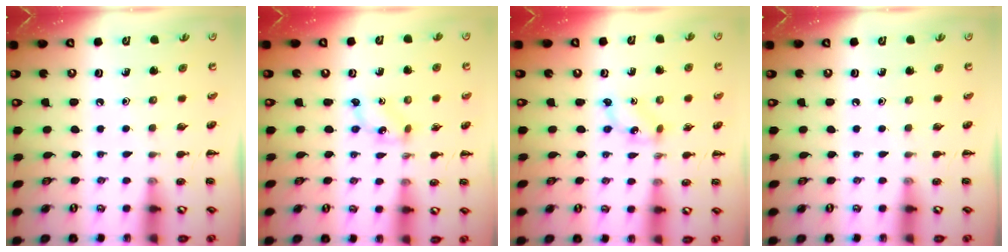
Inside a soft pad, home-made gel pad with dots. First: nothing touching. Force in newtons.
{"total": 1.4, "press": 1.4, "slide": 0.3}
{"total": 1.4, "press": 1.4, "slide": 0.3}
{"total": 0.0}